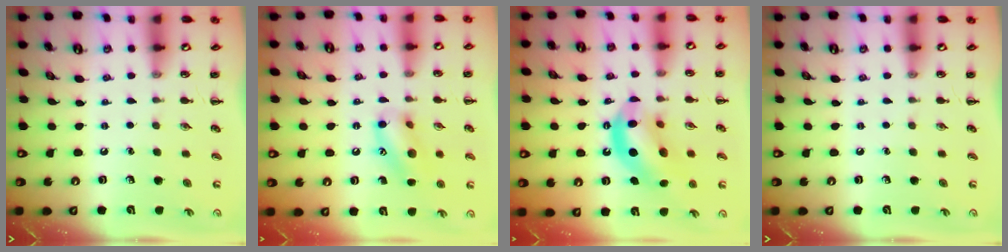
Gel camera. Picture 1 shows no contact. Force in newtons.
{"total": 12.9, "press": 12.8, "slide": 1.6}
{"total": 13.3, "press": 12.9, "slide": 3.4}
{"total": 0.0}